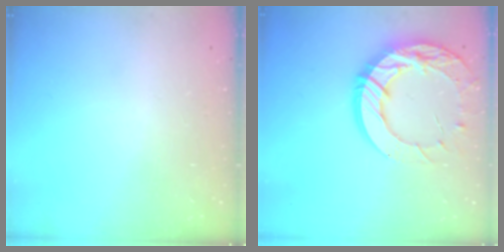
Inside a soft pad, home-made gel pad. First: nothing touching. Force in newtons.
{"total": 18.0, "press": 17.9, "slide": 1.6}